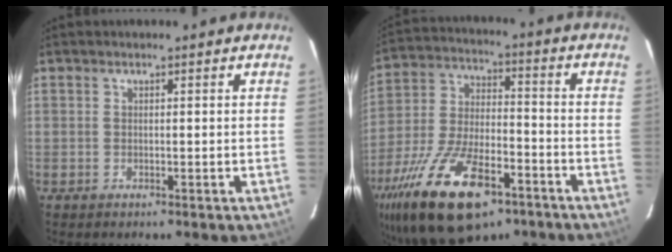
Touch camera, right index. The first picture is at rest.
{"total": 23.8, "force": [-13.7, 10.5, 16.4], "torque": [-0.336, -0.035, -0.228]}